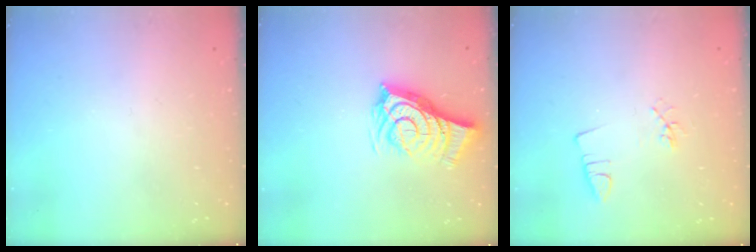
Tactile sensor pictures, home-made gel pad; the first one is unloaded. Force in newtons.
{"total": 10.5, "press": 9.8, "slide": 3.8}
{"total": 3.0, "press": 2.7, "slide": 1.4}